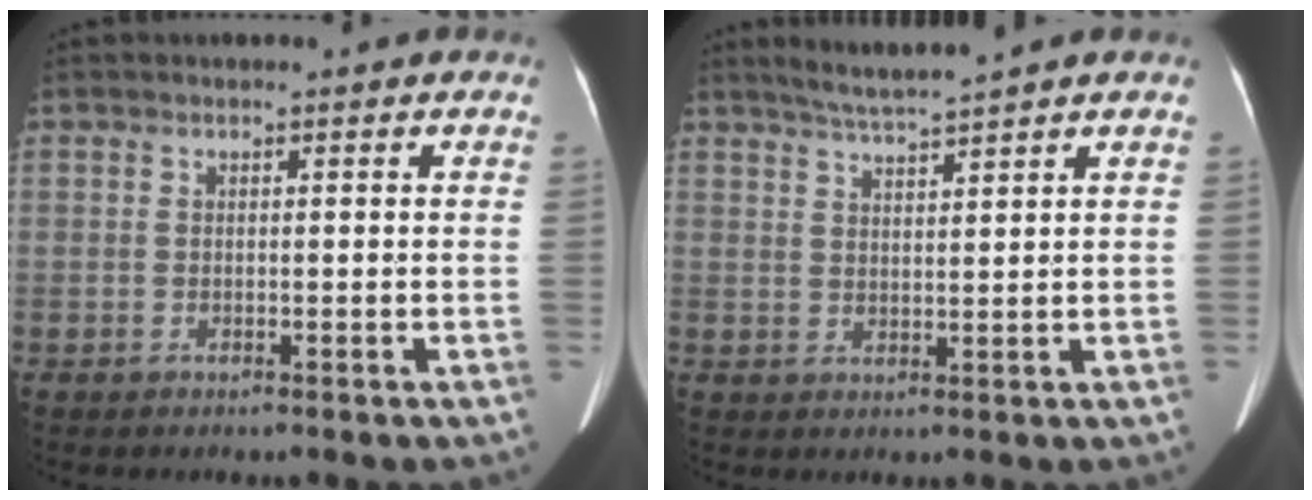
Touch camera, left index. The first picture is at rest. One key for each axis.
{"total": 4.4, "fx": 3.9, "fy": -1.2, "fz": 1.7, "tx": -0.034, "ty": 0.003, "tz": 0.076}